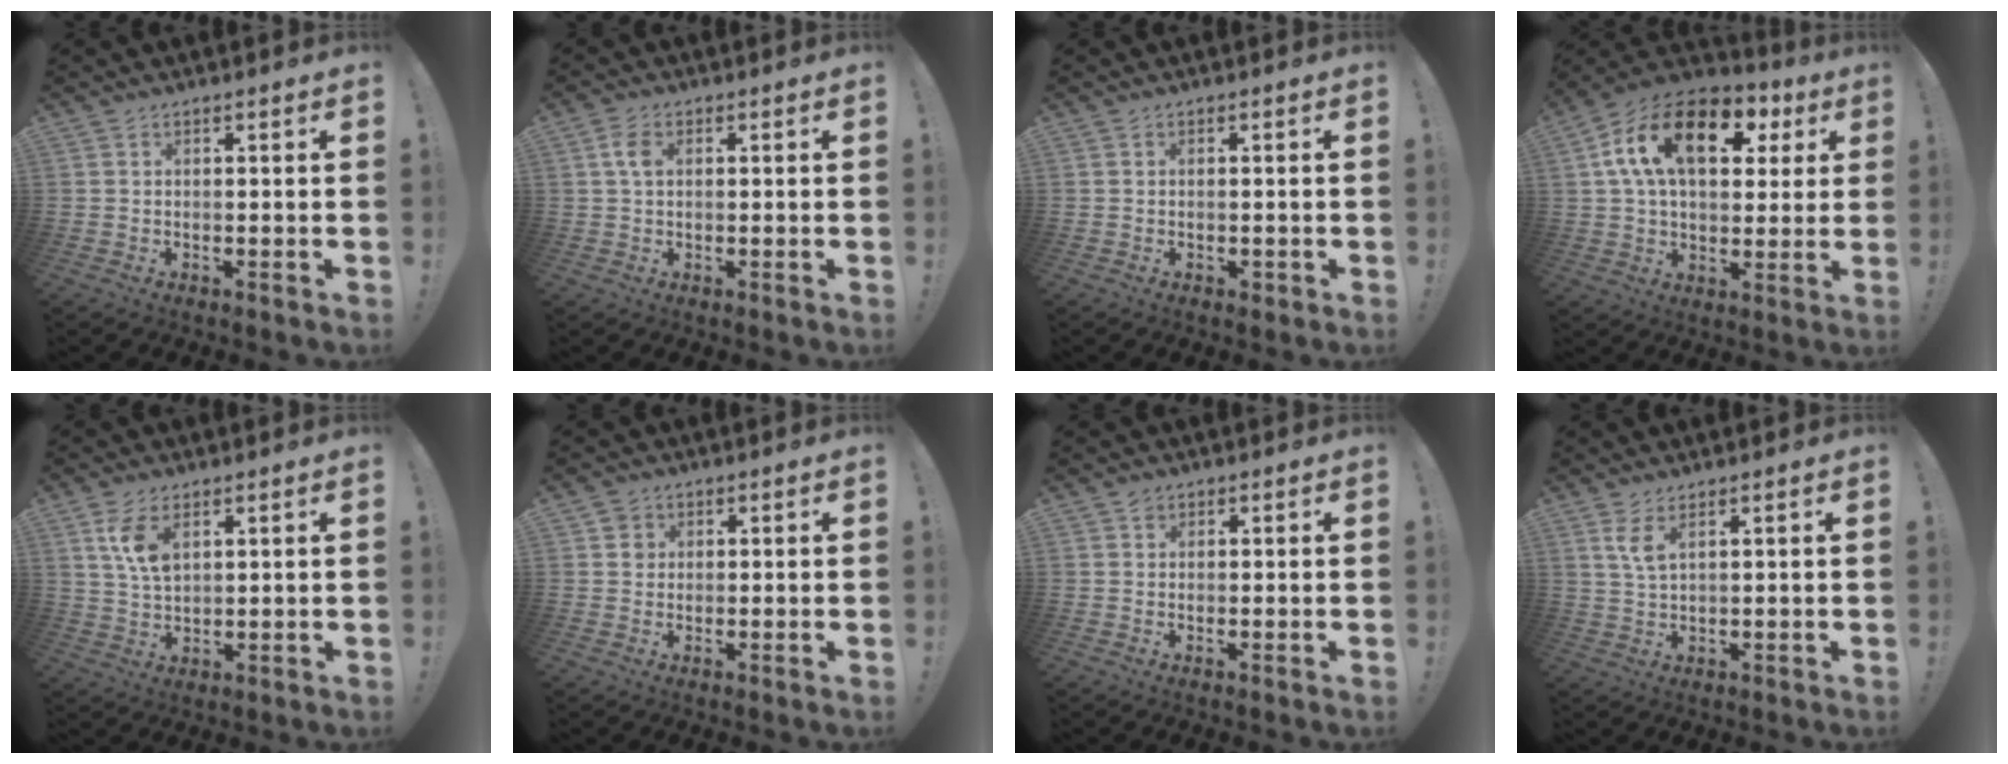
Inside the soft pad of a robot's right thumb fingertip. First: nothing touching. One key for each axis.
{"total": 4.2, "fx": 1.0, "fy": 2.7, "fz": 3.0, "tx": -0.046, "ty": 0.002, "tz": 0.016}
{"total": 0.8, "fx": -0.2, "fy": 0.6, "fz": 0.4, "tx": -0.009, "ty": 0.004, "tz": -0.001}
{"total": 20.1, "fx": 6.8, "fy": 11.8, "fz": 14.8, "tx": -0.239, "ty": -0.010, "tz": 0.111}
{"total": 8.0, "fx": 3.7, "fy": 4.2, "fz": 5.7, "tx": -0.102, "ty": -0.015, "tz": 0.065}
{"total": 2.6, "fx": 0.7, "fy": 2.5, "fz": 0.5, "tx": -0.006, "ty": 0.003, "tz": 0.012}
{"total": 1.0, "fx": 0.7, "fy": 0.7, "fz": 0.0, "tx": 0.001, "ty": 0.001, "tz": 0.014}
{"total": 4.3, "fx": 2.3, "fy": 1.1, "fz": 3.4, "tx": -0.058, "ty": -0.011, "tz": 0.038}